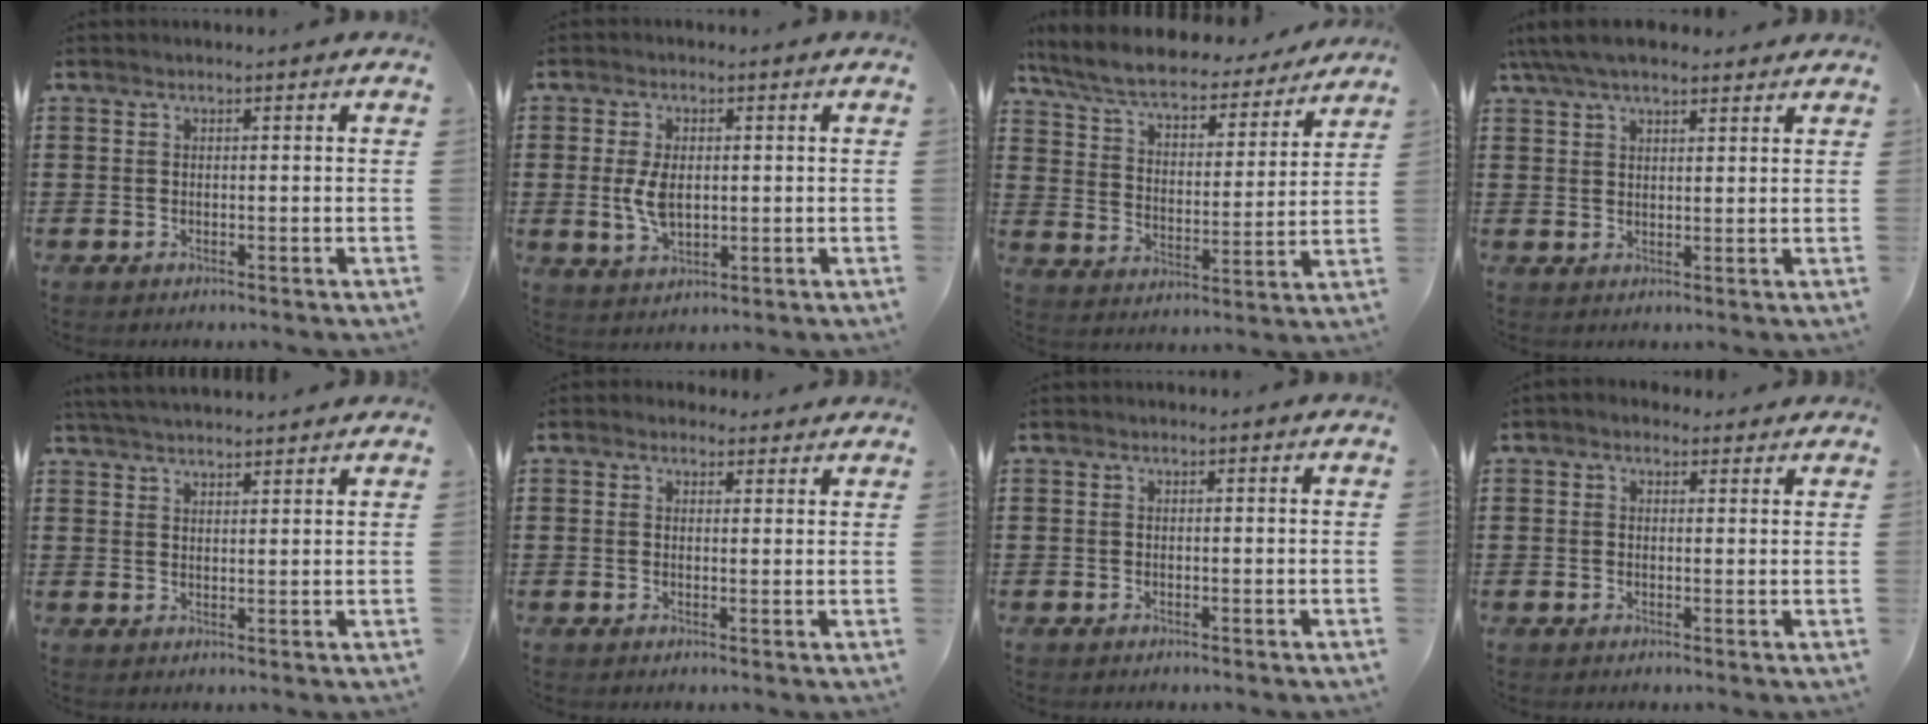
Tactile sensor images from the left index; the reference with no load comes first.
{"total": 5.5, "force": [0.2, 3.1, 4.6], "torque": [-0.112, 0.001, -0.001]}
{"total": 7.2, "force": [6.5, 1.1, 3.0], "torque": [-0.086, -0.037, 0.110]}
{"total": 5.6, "force": [4.6, 1.6, 2.9], "torque": [-0.069, -0.001, 0.086]}
{"total": 3.4, "force": [3.4, -0.1, 0.7], "torque": [-0.023, -0.007, 0.063]}
{"total": 1.6, "force": [1.3, 1.0, 0.2], "torque": [-0.001, 0.004, 0.024]}
{"total": 0.0}
{"total": 1.4, "force": [0.9, 1.0, 0.4], "torque": [-0.011, 0.008, 0.017]}